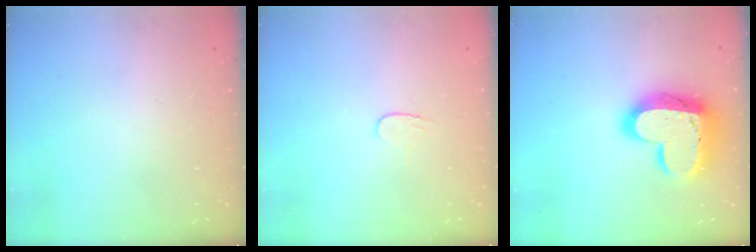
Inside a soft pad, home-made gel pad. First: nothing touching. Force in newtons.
{"total": 3.7, "press": 3.7, "slide": 0.4}
{"total": 19.8, "press": 19.7, "slide": 1.5}